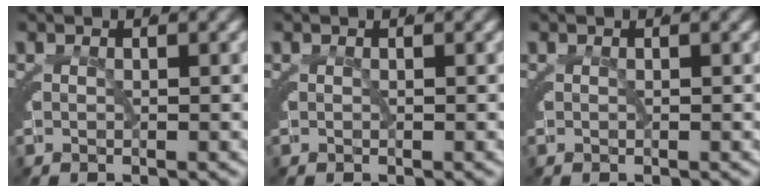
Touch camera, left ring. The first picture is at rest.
{"total": 0.0}
{"total": 0.0}